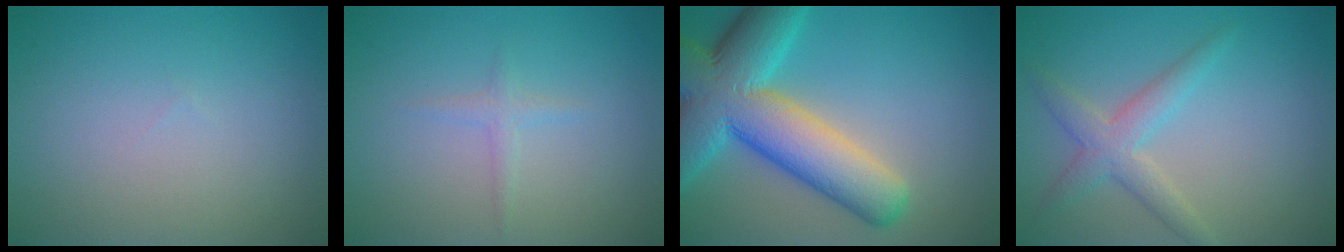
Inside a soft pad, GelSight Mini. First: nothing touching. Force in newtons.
{"total": 1.1, "press": 1.1, "slide": 0.0}
{"total": 11.6, "press": 11.6, "slide": 0.4}
{"total": 3.1, "press": 3.1, "slide": 0.1}